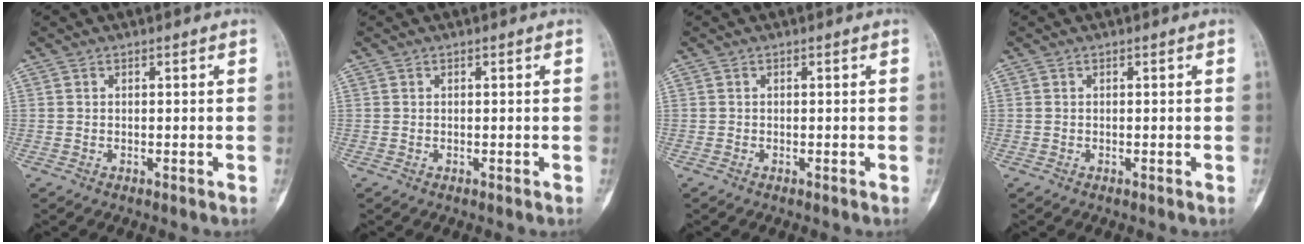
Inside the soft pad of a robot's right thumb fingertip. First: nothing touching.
{"total": 0.0}
{"total": 0.0}
{"total": 0.0}